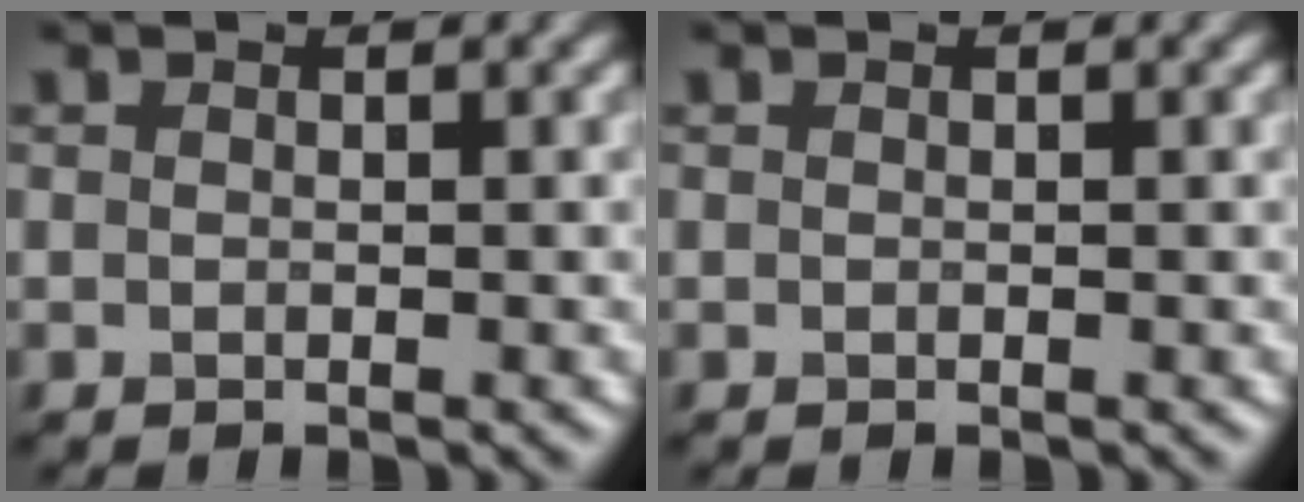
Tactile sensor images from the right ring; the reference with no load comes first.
{"total": 0.0}